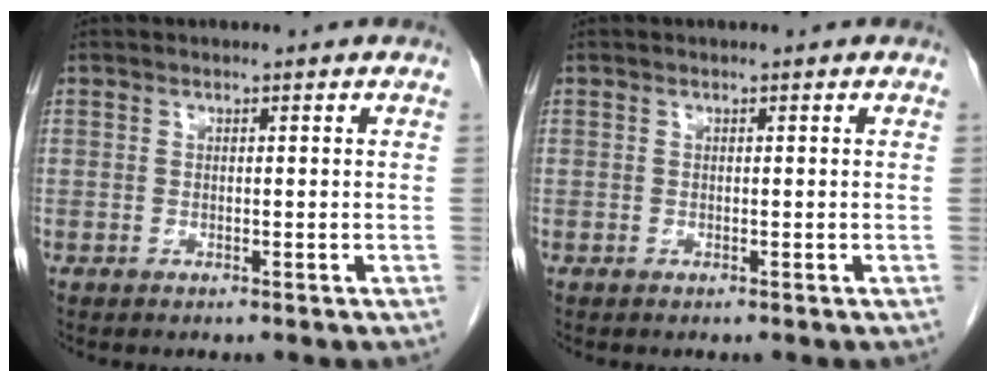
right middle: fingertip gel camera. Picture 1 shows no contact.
{"total": 0.0}